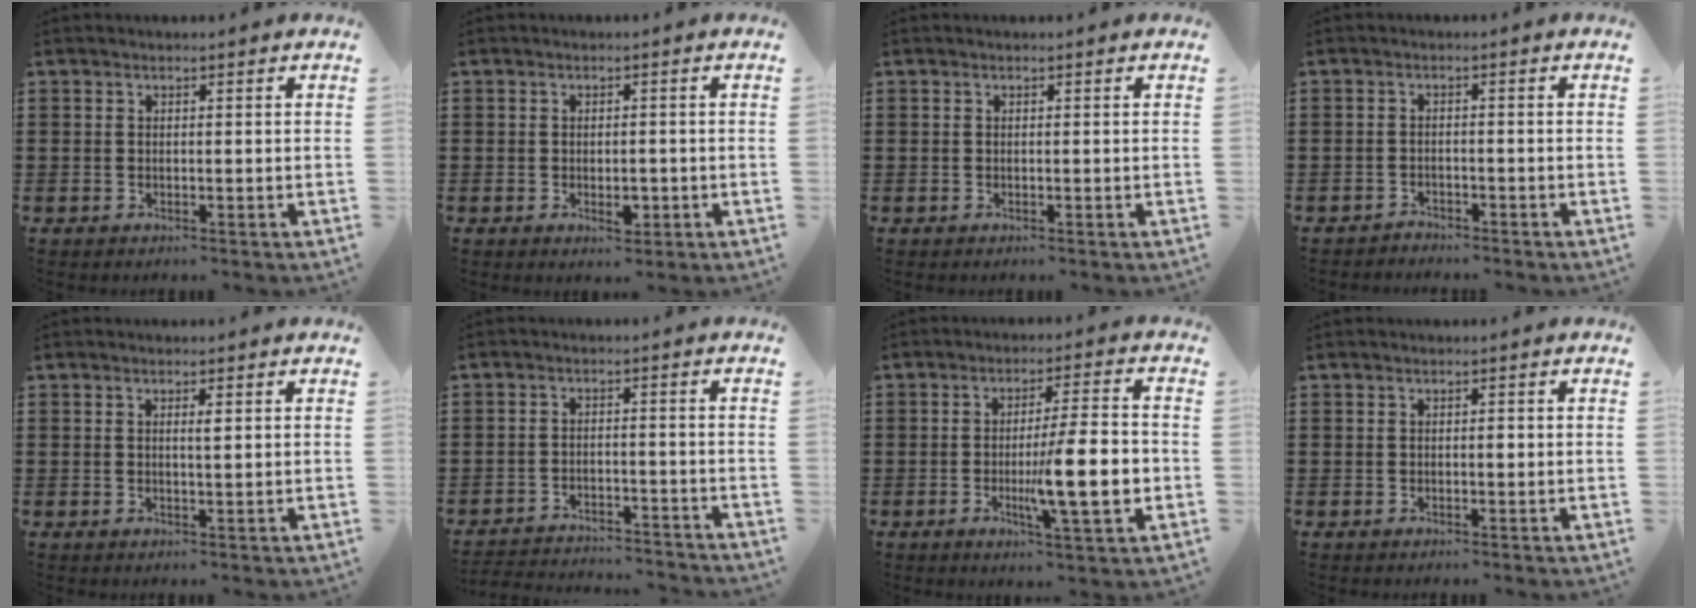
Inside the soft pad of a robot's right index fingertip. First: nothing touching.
{"total": 2.8, "force": [-0.8, 1.5, 2.2], "torque": [-0.032, -0.001, -0.015]}
{"total": 0.0}
{"total": 1.6, "force": [-1.6, 0.2, -0.1], "torque": [-0.004, 0.002, -0.034]}
{"total": 1.2, "force": [0.4, 0.1, 1.1], "torque": [-0.022, 0.002, 0.006]}
{"total": 3.0, "force": [-3.0, 0.0, 0.2], "torque": [-0.009, -0.001, -0.063]}
{"total": 11.9, "force": [-2.2, 1.9, 11.5], "torque": [-0.185, -0.012, -0.042]}
{"total": 0.5, "force": [0.0, 0.2, 0.5], "torque": [-0.010, -0.003, 0.000]}